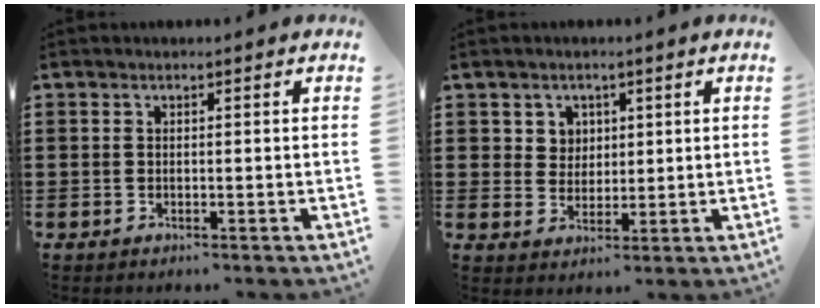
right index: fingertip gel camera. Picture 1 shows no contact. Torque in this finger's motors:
{"motor_torque": [0.02, 0.00, 0.01, 0.02]}